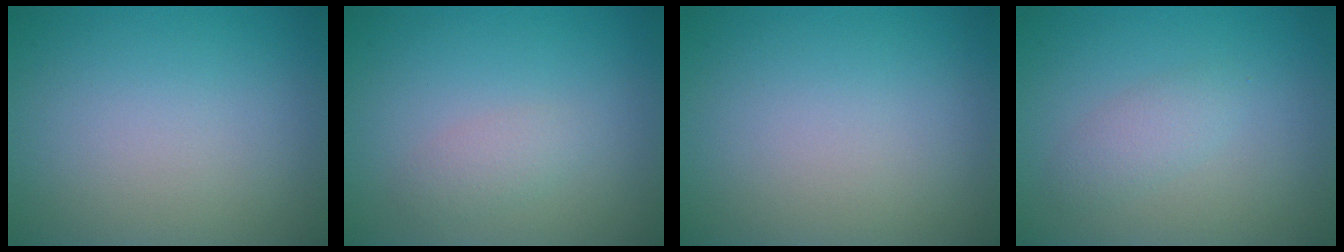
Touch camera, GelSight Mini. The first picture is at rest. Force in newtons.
{"total": 1.3, "press": 1.3, "slide": 0.0}
{"total": 0.0}
{"total": 1.7, "press": 1.7, "slide": 0.0}